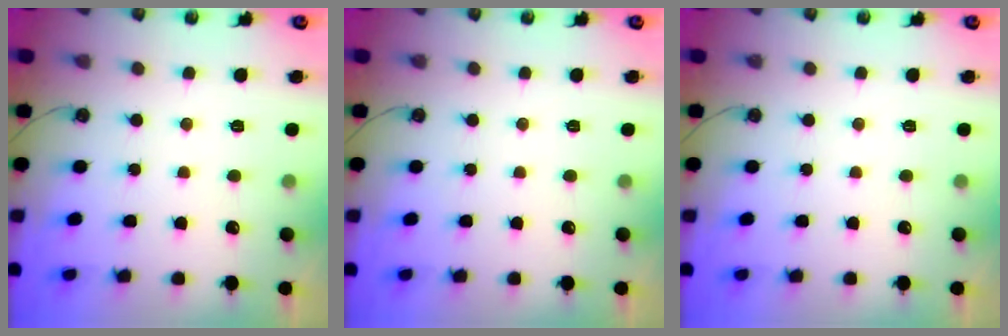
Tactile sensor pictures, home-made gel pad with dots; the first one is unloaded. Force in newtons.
{"total": 0.0}
{"total": 0.0}